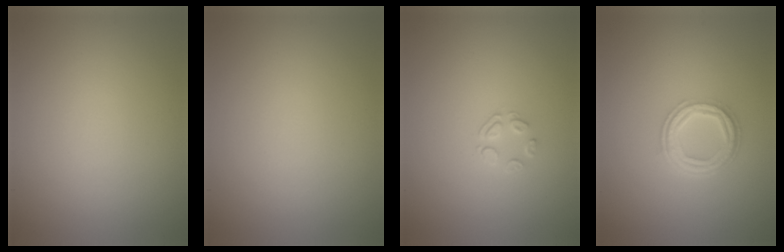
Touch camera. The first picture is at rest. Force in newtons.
{"total": 0.0}
{"total": 1.4, "press": 0.6, "slide": 1.2}
{"total": 4.1, "press": 3.0, "slide": 2.7}